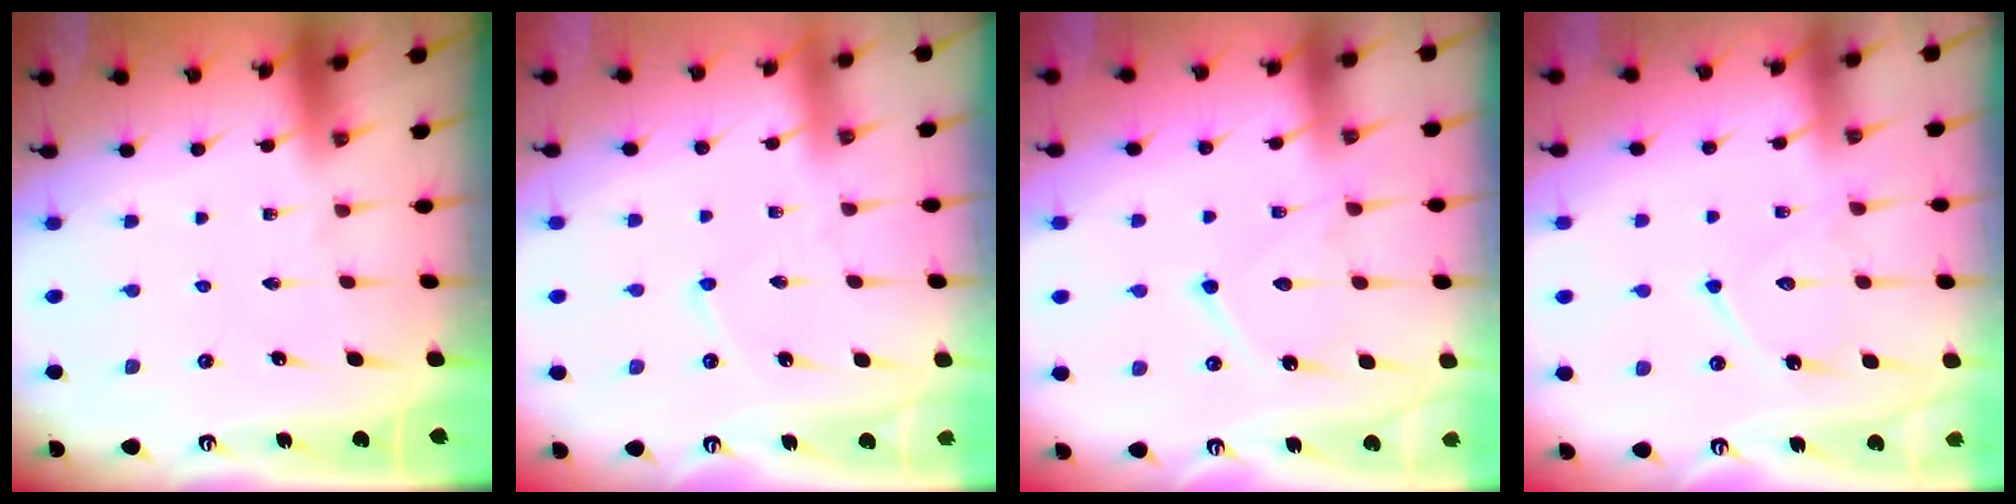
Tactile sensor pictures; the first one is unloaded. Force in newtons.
{"total": 2.1, "press": 2.1, "slide": 0.2}
{"total": 11.7, "press": 11.7, "slide": 1.1}
{"total": 11.8, "press": 11.7, "slide": 1.0}